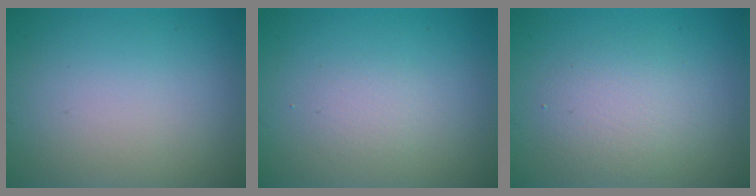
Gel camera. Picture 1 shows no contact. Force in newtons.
{"total": 1.3, "press": 1.2, "slide": 0.1}
{"total": 2.9, "press": 2.9, "slide": 0.0}